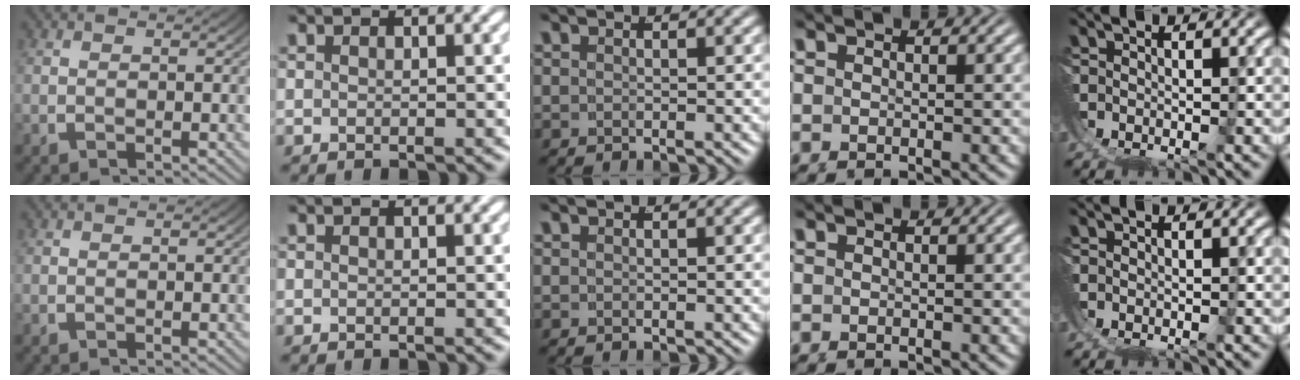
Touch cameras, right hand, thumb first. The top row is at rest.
{}